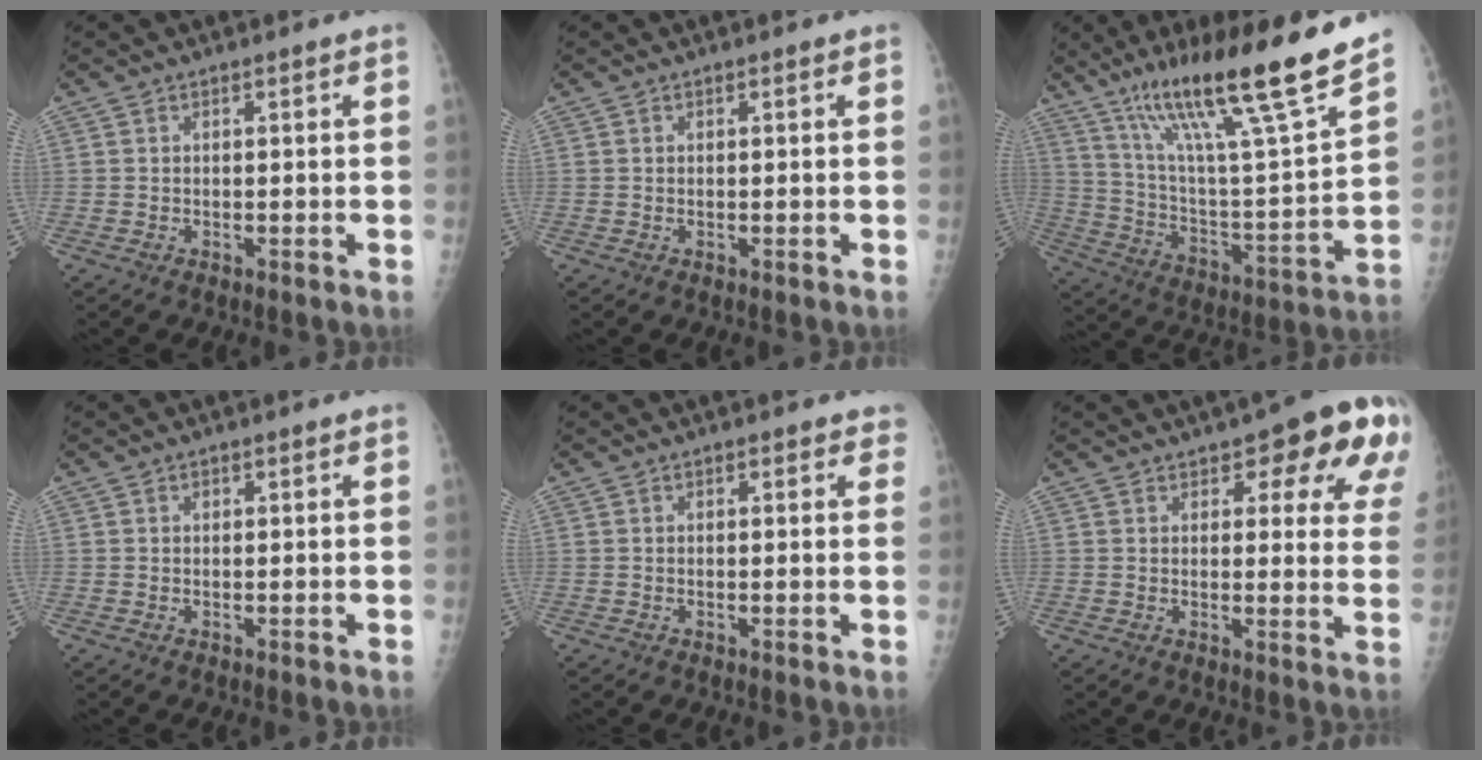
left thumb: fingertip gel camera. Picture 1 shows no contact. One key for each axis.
{"total": 0.0}
{"total": 25.3, "fx": 17.4, "fy": 2.0, "fz": 18.2, "tx": -0.280, "ty": -0.061, "tz": 0.300}
{"total": 0.6, "fx": 0.3, "fy": 0.5, "fz": 0.3, "tx": 0.000, "ty": 0.000, "tz": 0.004}
{"total": 1.9, "fx": 1.1, "fy": 1.1, "fz": 1.1, "tx": 0.004, "ty": -0.001, "tz": 0.008}
{"total": 15.4, "fx": 8.2, "fy": 5.9, "fz": 11.6, "tx": -0.095, "ty": -0.030, "tz": 0.088}